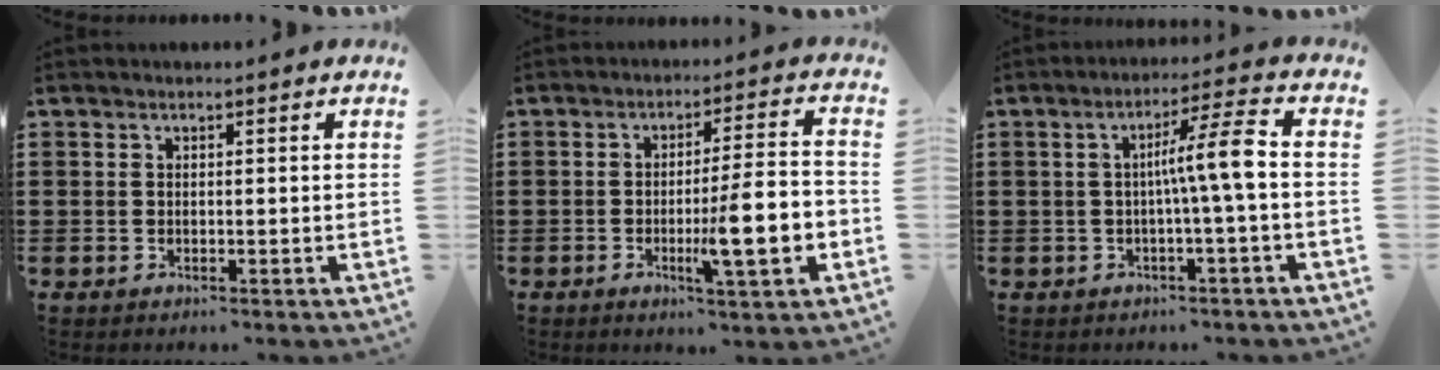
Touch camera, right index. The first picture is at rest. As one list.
[{"total": 10.3, "force": [-2.8, 1.3, 9.9], "torque": [-0.150, -0.011, -0.050]}, {"total": 6.7, "force": [-0.5, -0.3, 6.7], "torque": [-0.124, 0.001, -0.018]}]